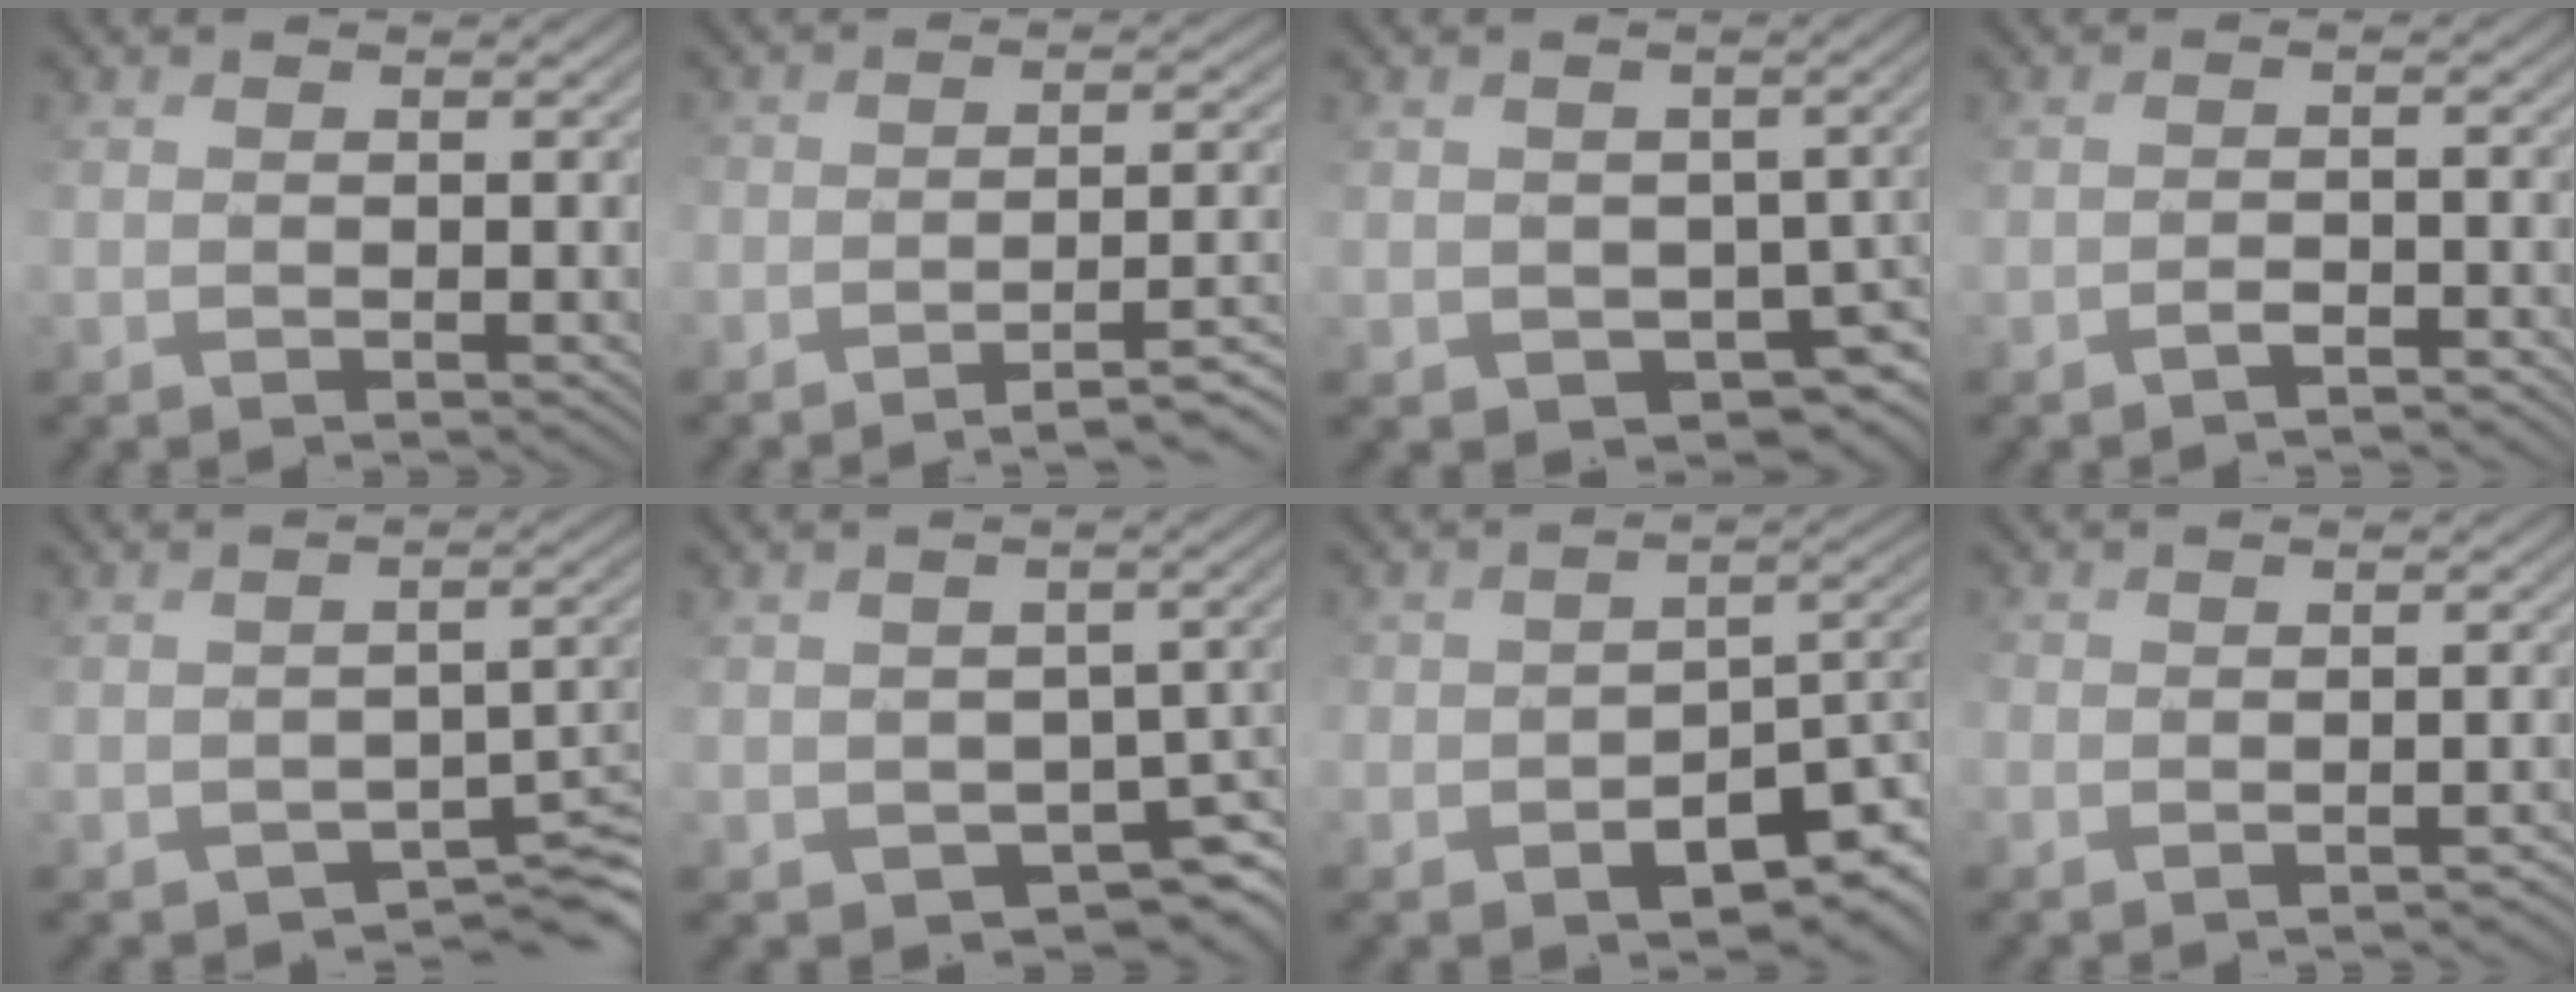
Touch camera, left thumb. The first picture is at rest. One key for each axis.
{"total": 6.5, "fx": -5.0, "fy": 1.2, "fz": 3.9, "tx": -0.044, "ty": 0.005, "tz": -0.064}
{"total": 5.4, "fx": -0.7, "fy": 4.7, "fz": 2.6, "tx": -0.052, "ty": -0.030, "tz": -0.009}
{"total": 1.5, "fx": -1.4, "fy": 0.0, "fz": 0.5, "tx": 0.000, "ty": 0.005, "tz": -0.024}
{"total": 6.1, "fx": -3.9, "fy": 3.4, "fz": 3.1, "tx": -0.034, "ty": -0.026, "tz": -0.050}
{"total": 7.0, "fx": -2.4, "fy": 5.6, "fz": 3.5, "tx": -0.054, "ty": -0.024, "tz": -0.028}
{"total": 10.3, "fx": -5.4, "fy": 7.0, "fz": 5.3, "tx": -0.077, "ty": -0.031, "tz": -0.068}
{"total": 3.3, "fx": -2.6, "fy": 1.8, "fz": 1.0, "tx": 0.002, "ty": -0.001, "tz": -0.033}